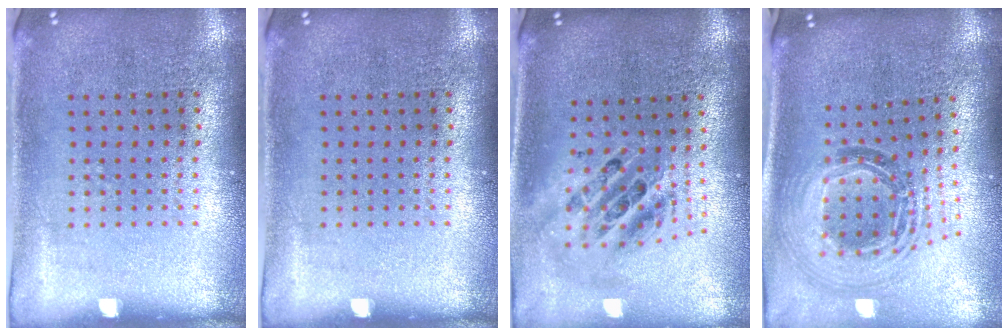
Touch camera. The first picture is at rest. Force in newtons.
{"total": 0.0}
{"total": 2.1, "press": 1.6, "slide": 1.4}
{"total": 1.6, "press": 1.4, "slide": 0.8}